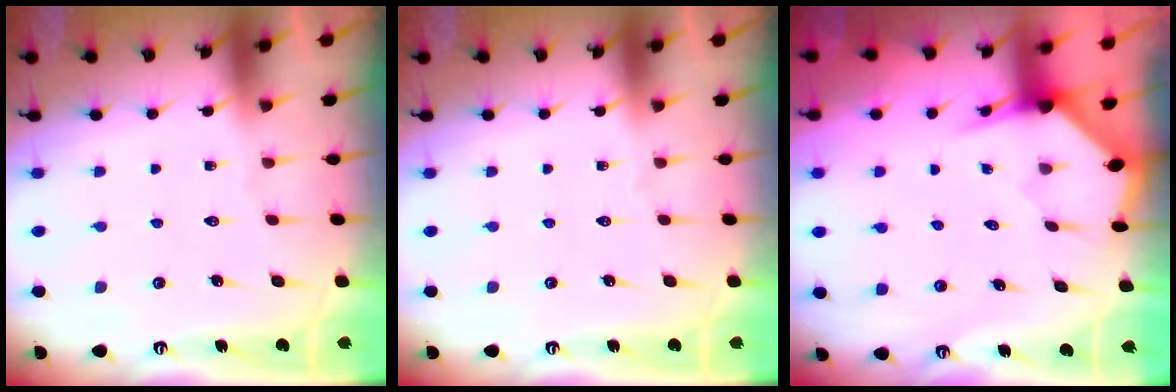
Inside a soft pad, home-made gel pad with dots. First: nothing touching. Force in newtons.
{"total": 0.0}
{"total": 3.2, "press": 3.2, "slide": 0.3}